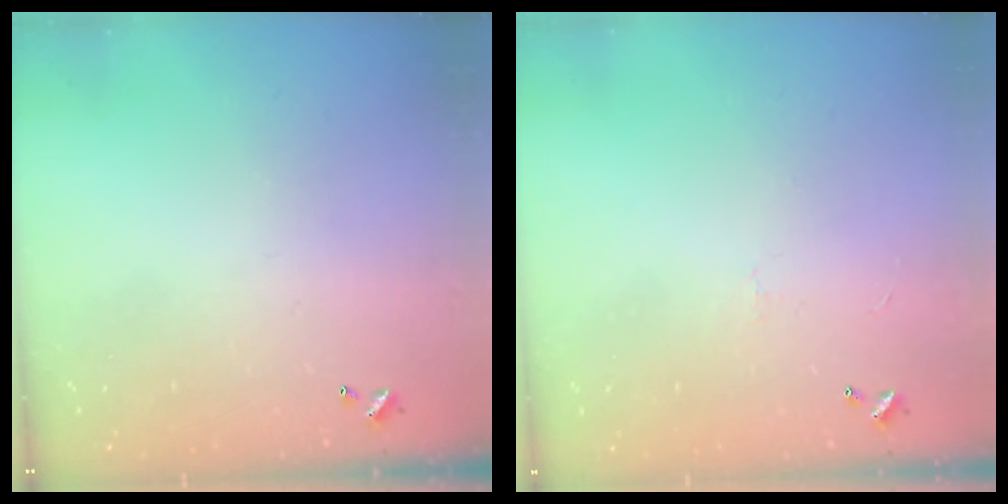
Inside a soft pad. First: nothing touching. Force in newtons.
{"total": 0.7, "press": 0.3, "slide": 0.7}